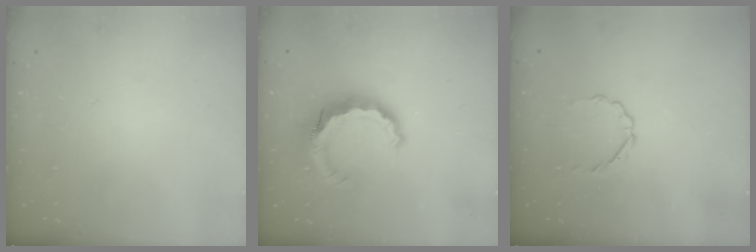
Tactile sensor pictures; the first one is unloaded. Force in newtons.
{"total": 8.5, "press": 8.5, "slide": 0.2}
{"total": 2.3, "press": 2.1, "slide": 0.8}